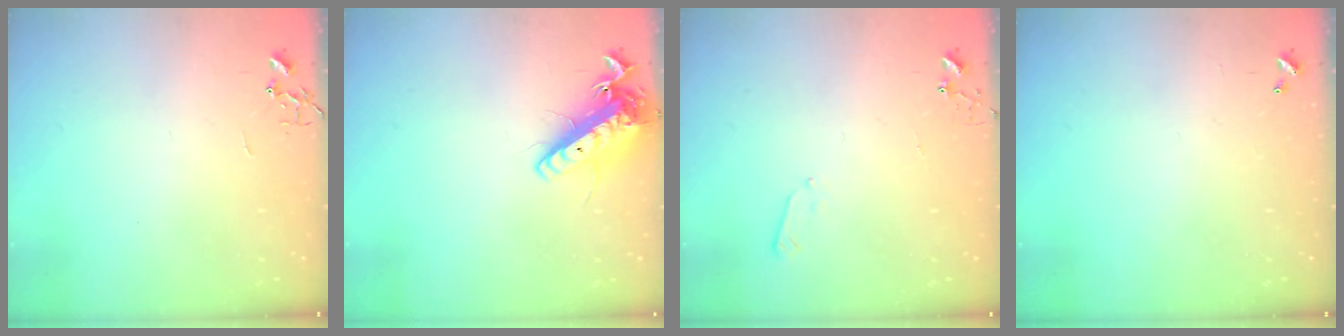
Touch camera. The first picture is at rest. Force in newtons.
{"total": 14.1, "press": 13.9, "slide": 2.4}
{"total": 3.4, "press": 3.4, "slide": 0.5}
{"total": 0.0}